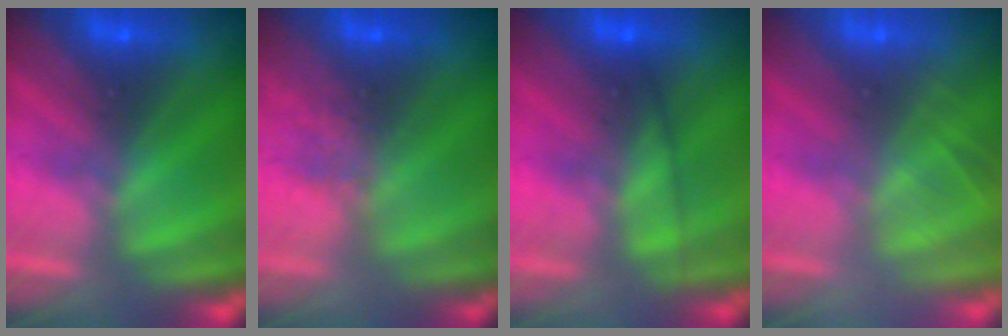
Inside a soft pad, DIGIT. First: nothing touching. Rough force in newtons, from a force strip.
{"total": 2.4}
{"total": 2.4}
{"total": 2.0}